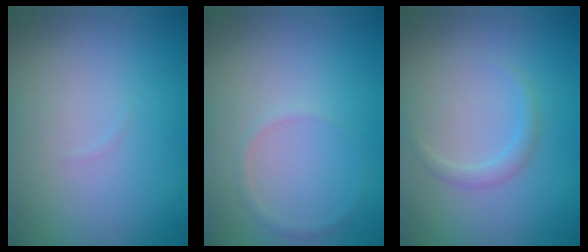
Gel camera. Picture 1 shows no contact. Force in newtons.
{"total": 0.6, "press": 0.6, "slide": 0.1}
{"total": 1.2, "press": 1.1, "slide": 0.2}